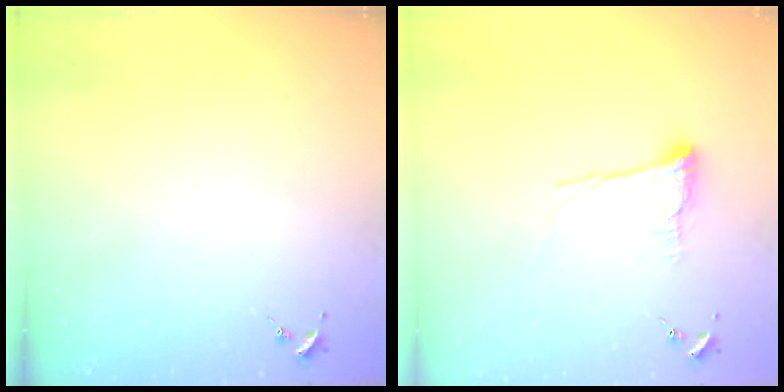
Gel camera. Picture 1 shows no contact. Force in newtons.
{"total": 11.7, "press": 11.6, "slide": 1.0}